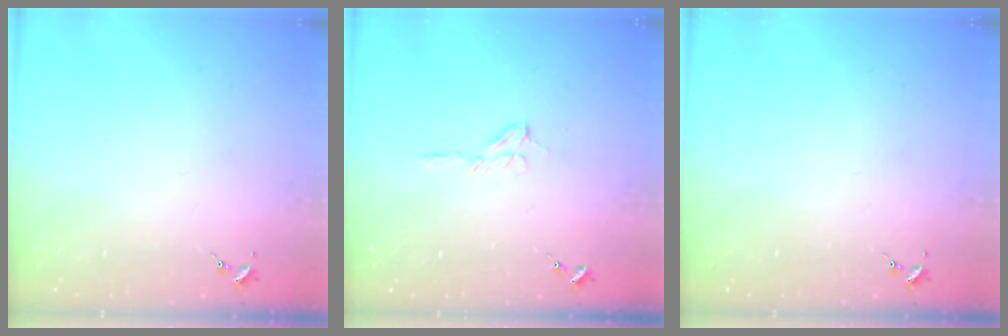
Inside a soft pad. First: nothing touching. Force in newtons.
{"total": 5.5, "press": 5.5, "slide": 0.5}
{"total": 0.0}